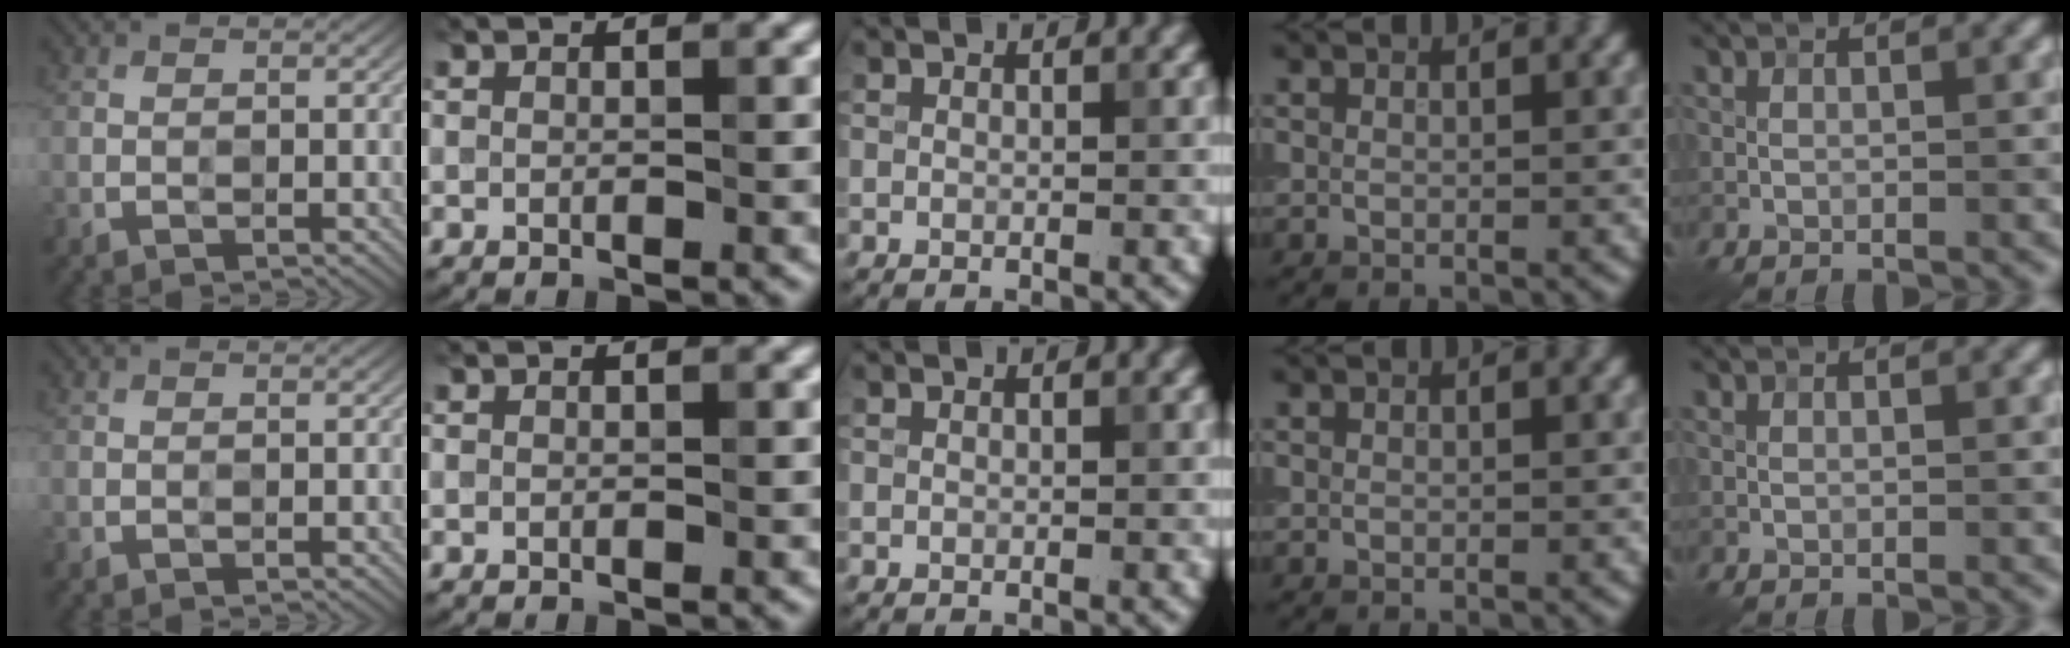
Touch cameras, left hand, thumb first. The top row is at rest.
{}